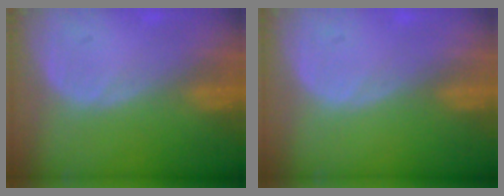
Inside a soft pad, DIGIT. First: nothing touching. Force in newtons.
{"total": 0.0}